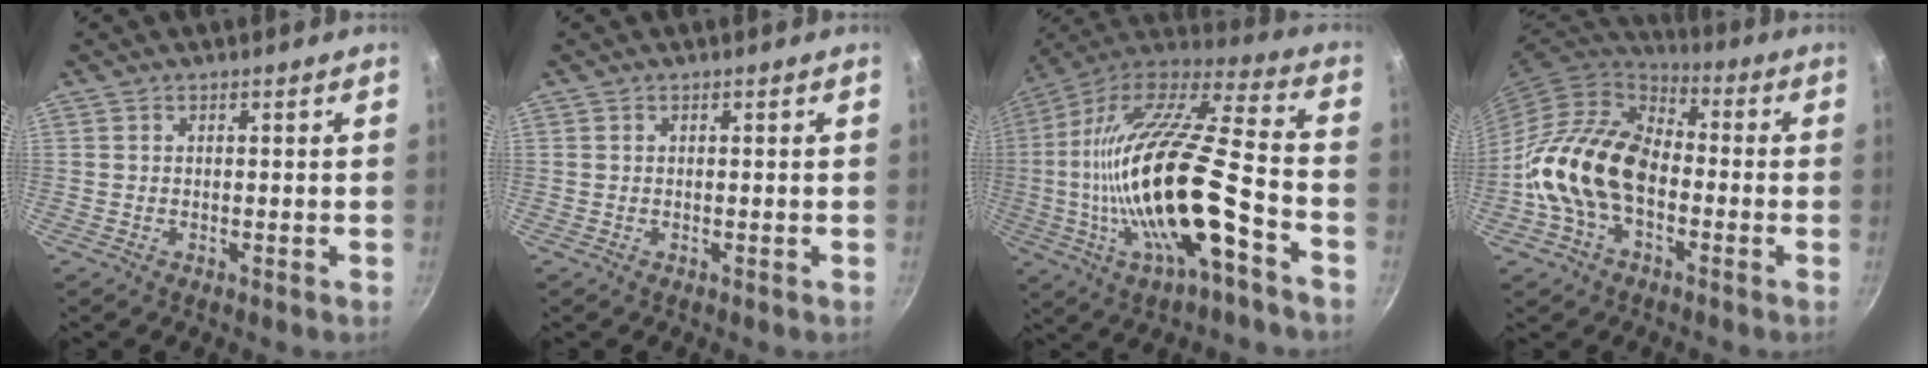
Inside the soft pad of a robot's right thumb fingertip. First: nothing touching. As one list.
[{"total": 0.0}, {"total": 27.4, "force": [-7.1, 8.4, 25.1], "torque": [-0.453, 0.016, -0.133]}, {"total": 16.9, "force": [-3.2, 11.4, 12.1], "torque": [-0.194, 0.039, -0.076]}]